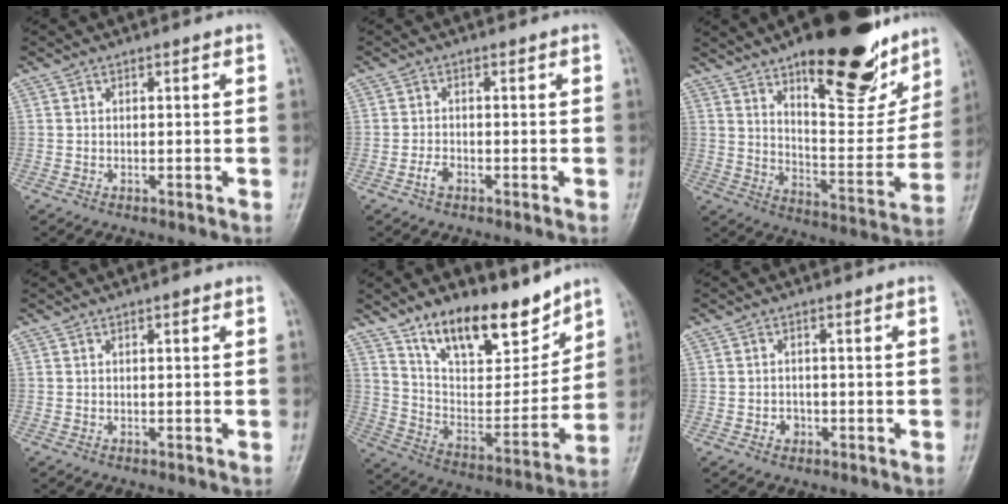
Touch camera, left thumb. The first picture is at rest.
{"total": 1.9, "force": [-1.0, 1.1, 1.1], "torque": [-0.022, 0.005, -0.021]}
{"total": 24.8, "force": [15.7, 9.2, 16.8], "torque": [-0.187, -0.071, 0.236]}
{"total": 0.6, "force": [0.3, 0.2, 0.5], "torque": [-0.007, 0.000, 0.003]}
{"total": 18.1, "force": [13.2, 7.5, 9.9], "torque": [-0.107, -0.082, 0.233]}
{"total": 1.7, "force": [-0.6, 1.5, 0.6], "torque": [0.001, 0.004, -0.008]}